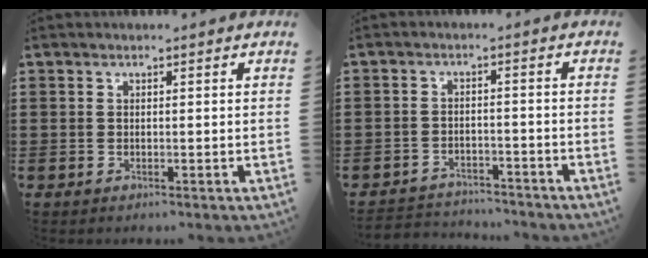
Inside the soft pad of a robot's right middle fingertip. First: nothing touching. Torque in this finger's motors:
{"motor_torque": [0.44, 0.00, -0.67, -0.09]}